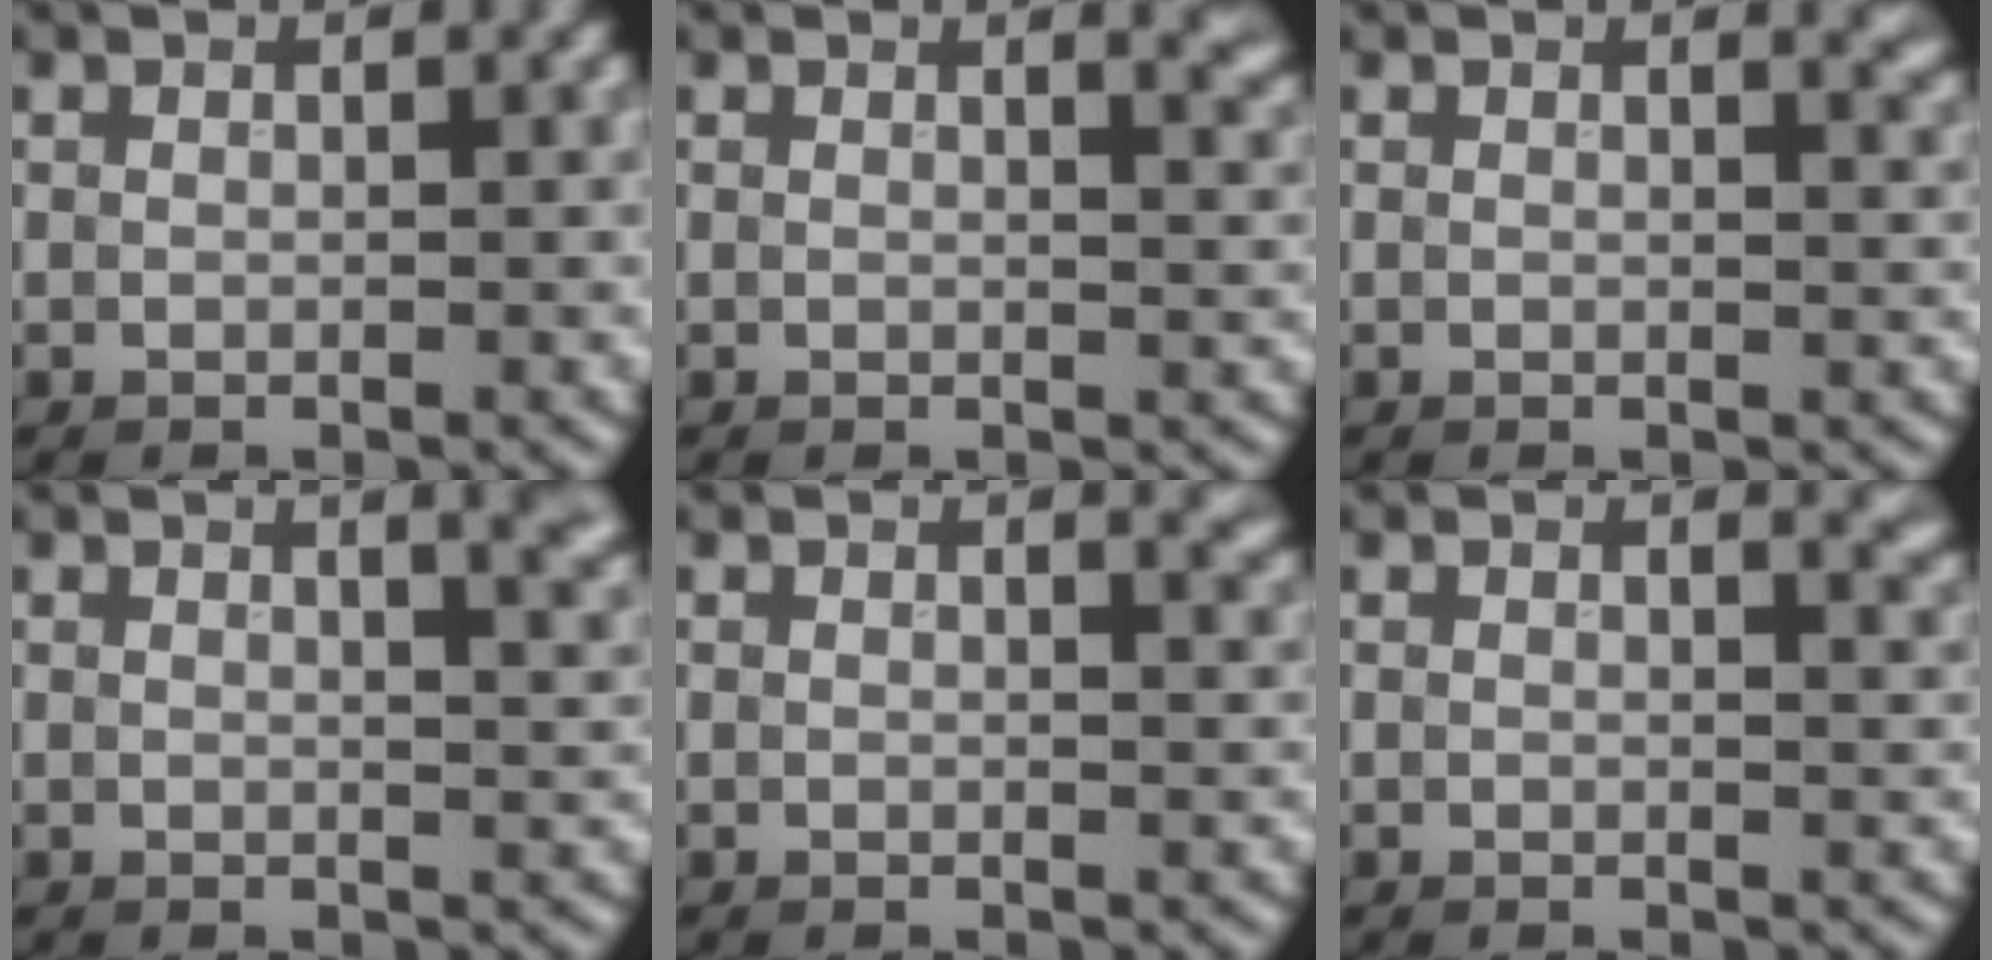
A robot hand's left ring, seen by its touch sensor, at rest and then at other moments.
{"total": 3.3, "force": [2.1, 1.5, 2.2], "torque": [0.002, 0.008, 0.016]}
{"total": 2.3, "force": [1.6, 0.9, 1.3], "torque": [0.000, 0.001, 0.016]}
{"total": 5.5, "force": [2.8, 2.4, 4.1], "torque": [-0.015, 0.027, 0.013]}
{"total": 2.5, "force": [1.7, 1.0, 1.5], "torque": [0.002, 0.003, 0.015]}
{"total": 2.6, "force": [1.8, 1.1, 1.6], "torque": [0.001, 0.003, 0.016]}